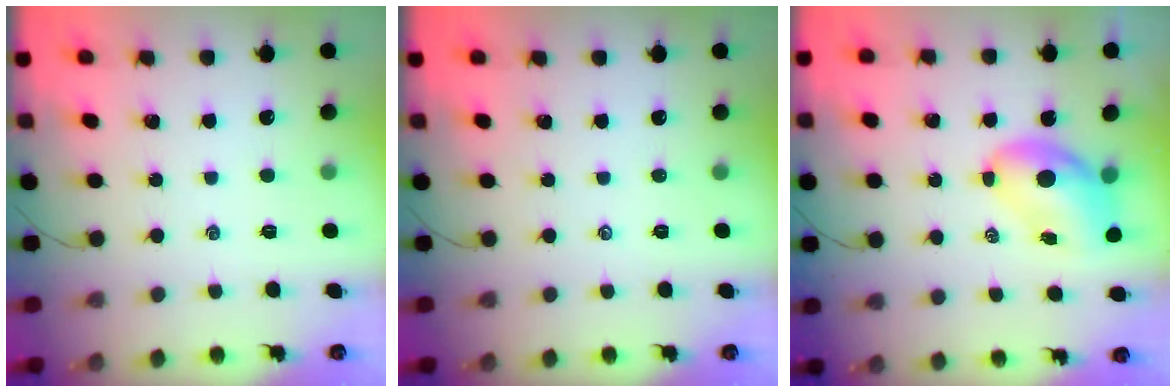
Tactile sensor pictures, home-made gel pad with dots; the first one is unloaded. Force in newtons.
{"total": 0.0}
{"total": 7.9, "press": 7.7, "slide": 1.7}